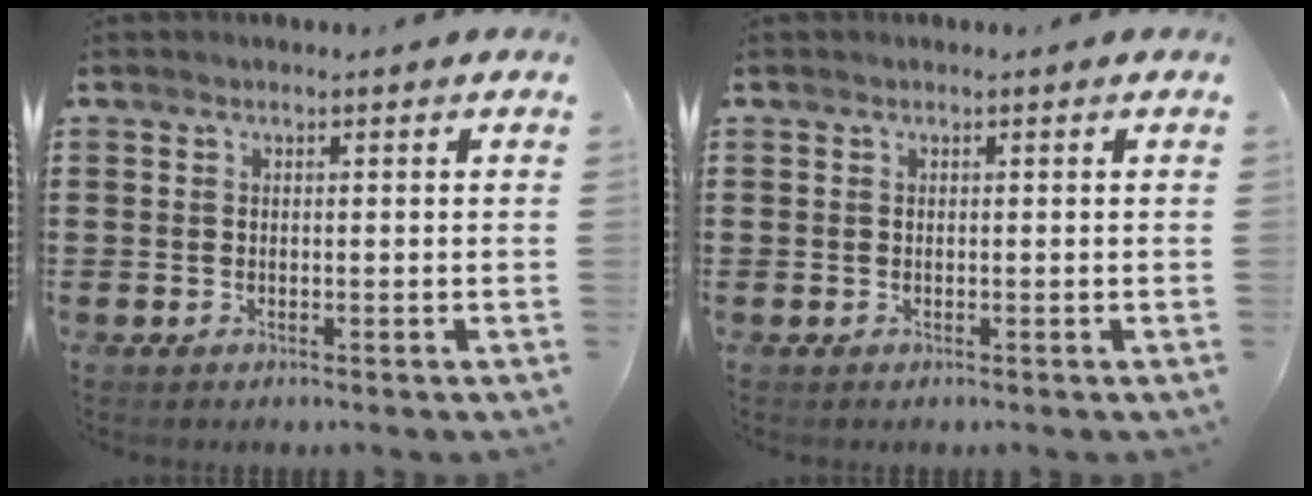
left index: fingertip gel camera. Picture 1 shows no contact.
{"total": 0.0}